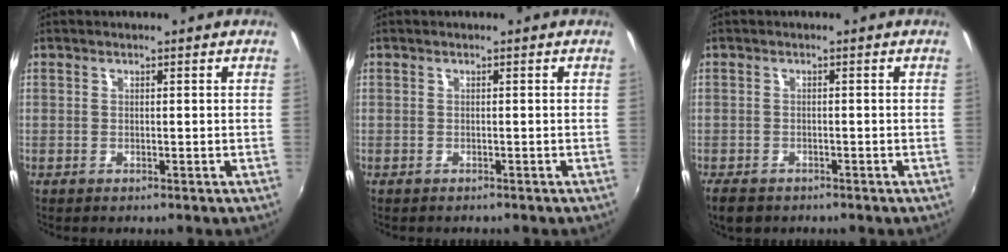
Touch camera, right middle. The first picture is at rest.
{"total": 0.6, "force": [-0.5, 0.2, 0.1], "torque": [-0.003, -0.002, -0.008]}
{"total": 4.3, "force": [-3.1, 2.2, 2.0], "torque": [-0.054, -0.016, -0.055]}